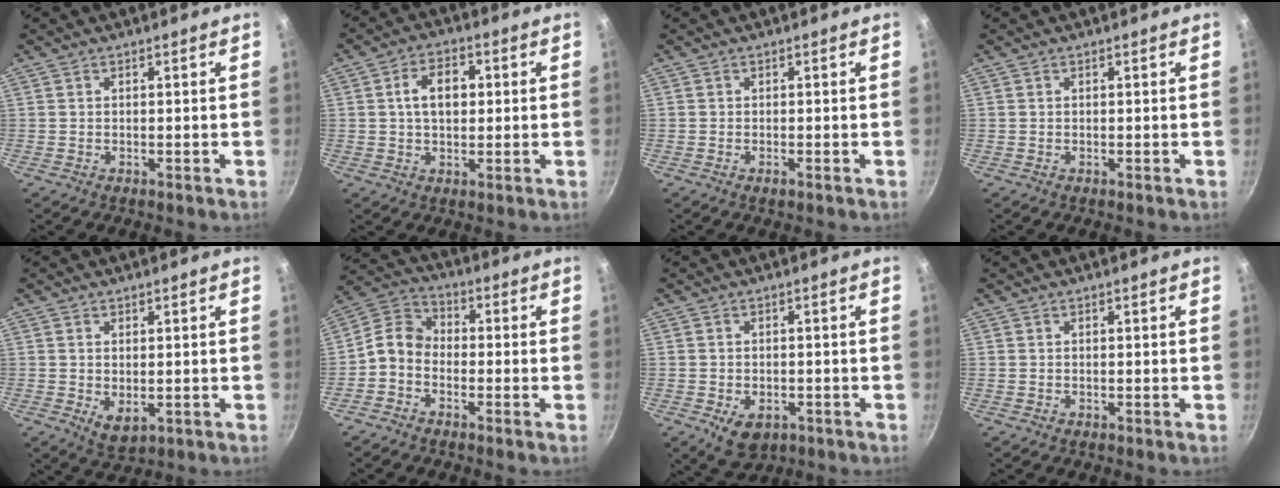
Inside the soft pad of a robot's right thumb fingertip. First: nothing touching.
{"total": 7.6, "force": [1.2, 5.0, 5.6], "torque": [-0.073, 0.013, 0.013]}
{"total": 0.9, "force": [-0.5, 0.4, 0.6], "torque": [-0.012, 0.000, -0.010]}
{"total": 0.0}
{"total": 3.7, "force": [-0.3, 2.2, 3.0], "torque": [-0.048, -0.013, 0.000]}
{"total": 6.5, "force": [-2.3, 4.9, 3.6], "torque": [-0.065, 0.040, -0.069]}
{"total": 5.9, "force": [-2.1, 4.0, 3.7], "torque": [-0.047, 0.002, -0.020]}
{"total": 0.0}